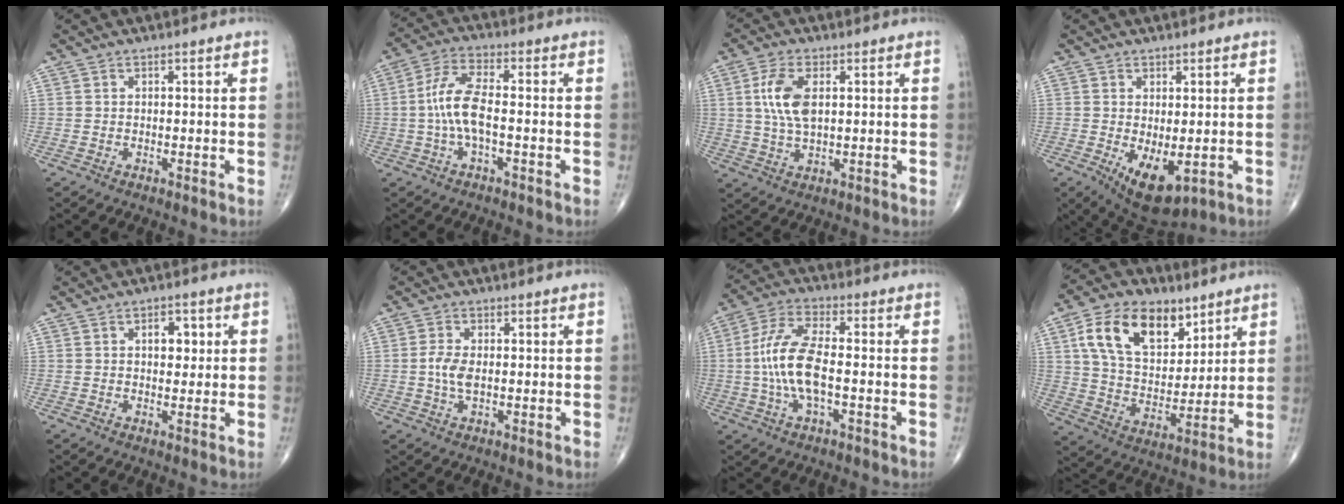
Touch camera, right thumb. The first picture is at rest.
{"total": 8.4, "force": [-1.0, 2.9, 7.8], "torque": [-0.176, 0.025, -0.023]}
{"total": 7.8, "force": [1.7, 3.7, 6.6], "torque": [-0.139, -0.004, 0.033]}
{"total": 8.6, "force": [-2.0, 4.1, 7.3], "torque": [-0.107, -0.015, -0.013]}
{"total": 4.1, "force": [1.0, 2.6, 3.0], "torque": [-0.022, -0.001, 0.012]}
{"total": 3.9, "force": [-0.1, 2.0, 3.4], "torque": [-0.075, 0.000, -0.003]}
{"total": 11.5, "force": [-1.3, 4.2, 10.6], "torque": [-0.233, 0.023, -0.027]}
{"total": 17.5, "force": [8.4, 10.7, 11.1], "torque": [-0.161, -0.029, 0.157]}